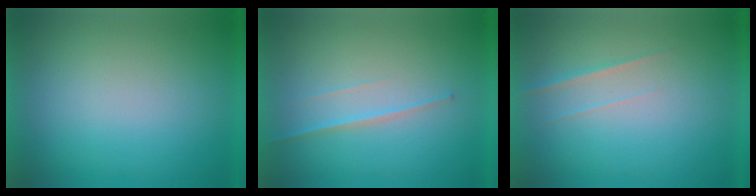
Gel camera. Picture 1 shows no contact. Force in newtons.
{"total": 1.4}
{"total": 1.5}